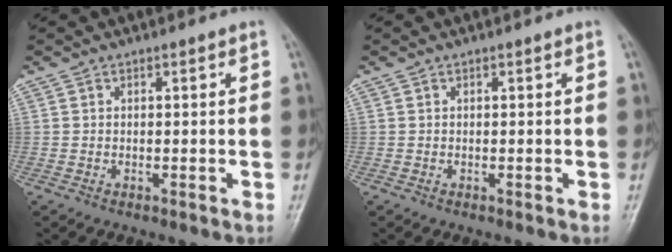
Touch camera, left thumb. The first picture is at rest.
{"total": 0.0}